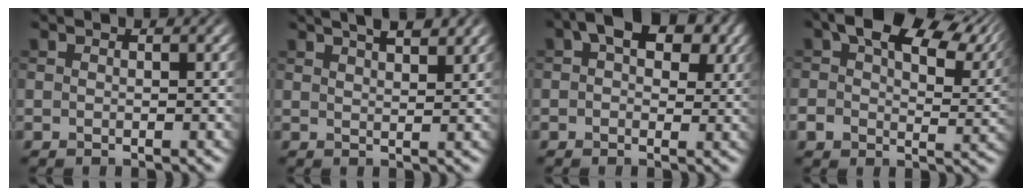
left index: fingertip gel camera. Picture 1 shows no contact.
{"total": 4.4, "force": [3.1, 1.4, 2.8], "torque": [-0.017, 0.016, 0.027]}
{"total": 6.9, "force": [3.0, 4.1, 4.7], "torque": [-0.060, 0.014, 0.028]}
{"total": 10.1, "force": [4.7, 5.8, 6.9], "torque": [-0.103, 0.002, 0.081]}